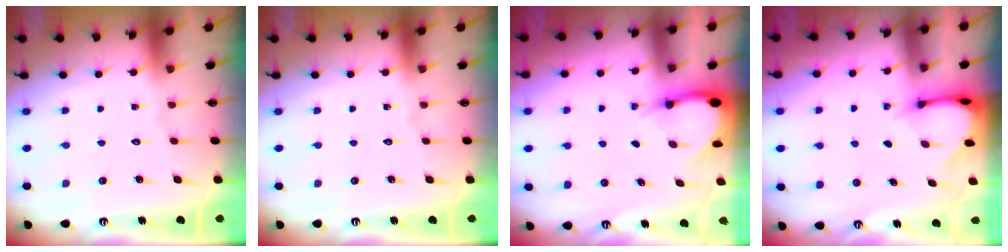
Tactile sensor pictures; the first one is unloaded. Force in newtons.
{"total": 0.0}
{"total": 3.4, "press": 3.4, "slide": 0.2}
{"total": 2.9, "press": 2.8, "slide": 0.3}